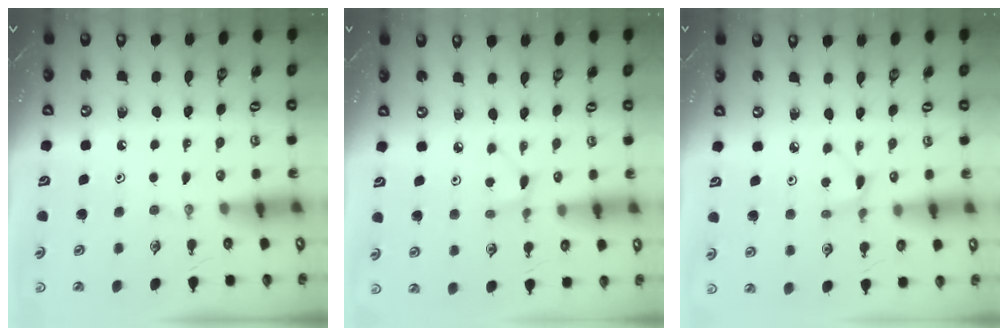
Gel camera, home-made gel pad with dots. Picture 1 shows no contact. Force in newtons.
{"total": 2.7, "press": 2.7, "slide": 0.3}
{"total": 3.0, "press": 3.0, "slide": 0.4}